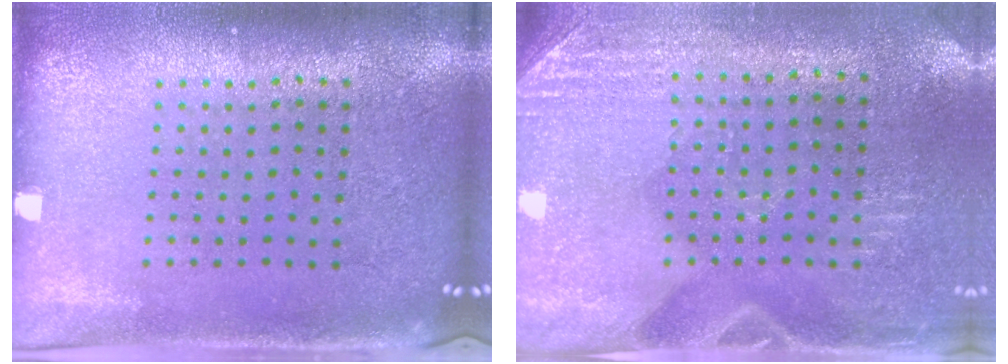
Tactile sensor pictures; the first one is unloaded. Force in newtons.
{"total": 2.8, "press": 2.5, "slide": 1.2}